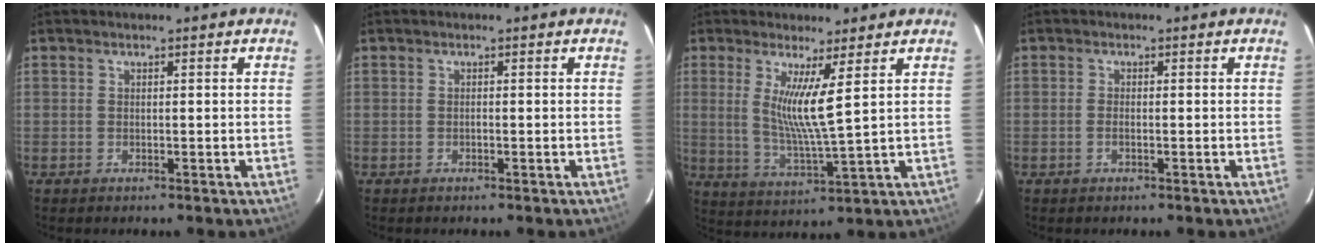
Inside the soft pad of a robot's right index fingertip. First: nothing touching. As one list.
[{"total": 0.0}, {"total": 8.1, "force": [3.0, -0.3, 7.5], "torque": [-0.142, -0.023, 0.056]}, {"total": 1.1, "force": [-0.4, 0.5, 0.9], "torque": [-0.021, 0.001, -0.008]}]